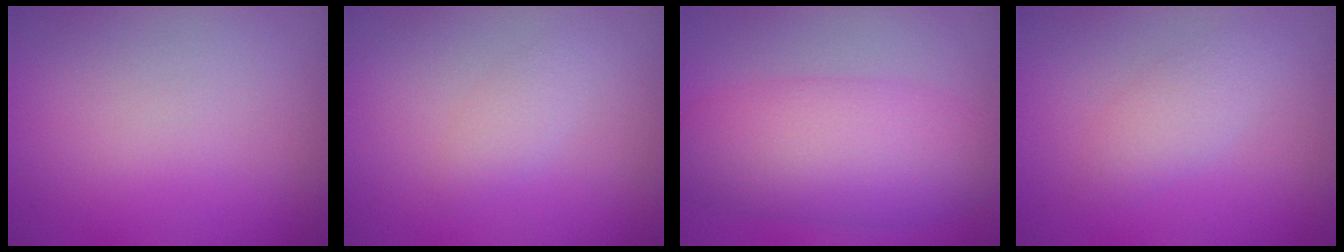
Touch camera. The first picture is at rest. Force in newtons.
{"total": 1.4, "press": 1.4, "slide": 0.1}
{"total": 7.1, "press": 7.1, "slide": 0.0}
{"total": 2.0, "press": 2.0, "slide": 0.0}